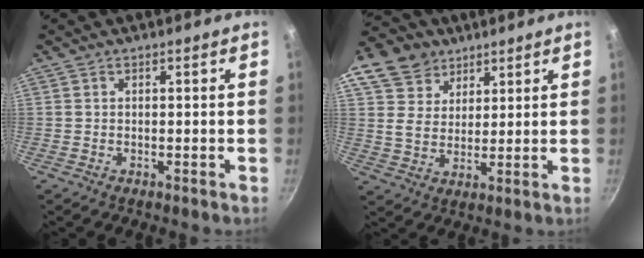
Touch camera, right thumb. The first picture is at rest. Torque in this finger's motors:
{"motor_torque": [-0.58, 0.71, 0.32, -0.30, 0.08]}